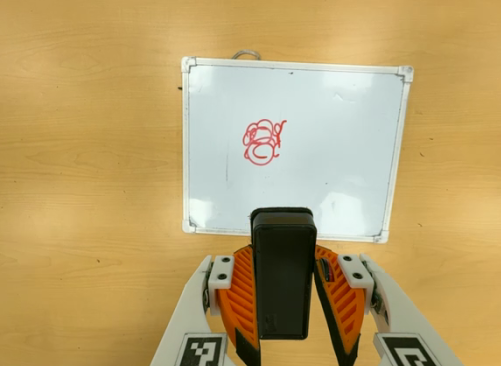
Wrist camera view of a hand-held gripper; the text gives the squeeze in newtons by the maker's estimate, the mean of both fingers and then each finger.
{"total": 6.0, "left": 4.8, "right": 7.2}